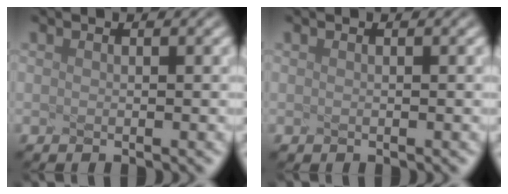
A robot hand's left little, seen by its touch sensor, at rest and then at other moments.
{"total": 0.0}